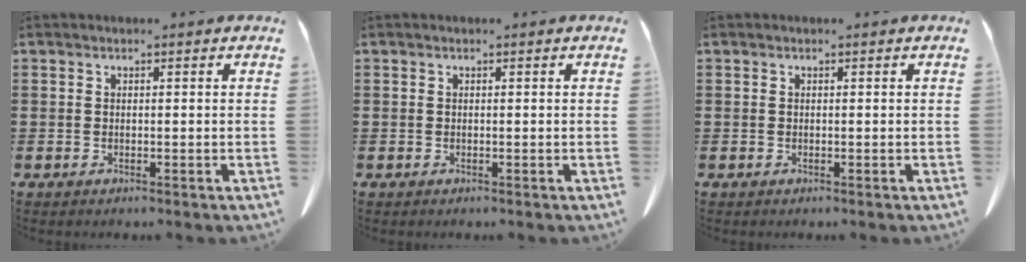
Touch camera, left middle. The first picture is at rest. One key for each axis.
{"total": 0.0}
{"total": 0.0}